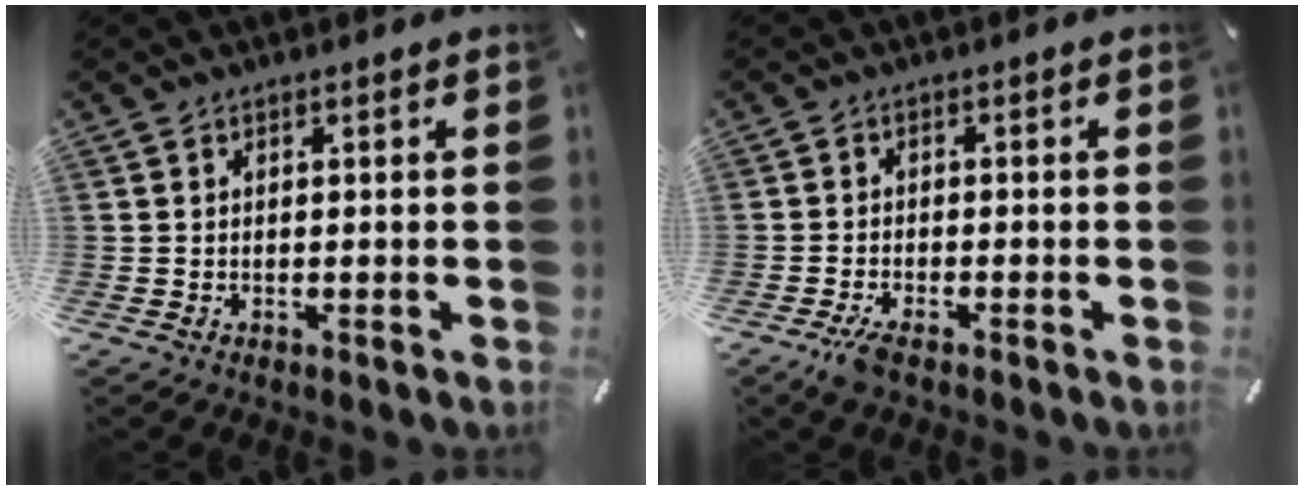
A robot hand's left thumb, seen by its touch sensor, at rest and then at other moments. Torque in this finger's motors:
{"motor_torque": [-0.34, 0.69, 0.36, 0.33, 0.02]}